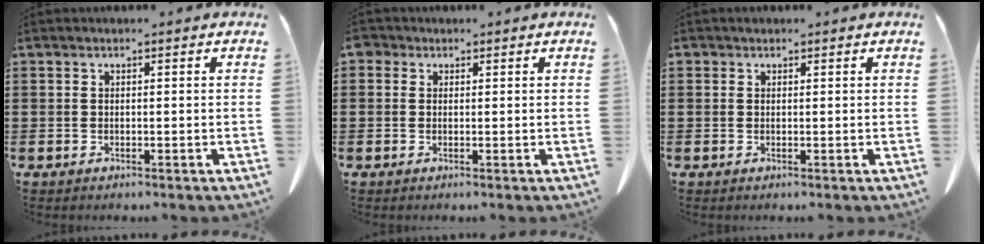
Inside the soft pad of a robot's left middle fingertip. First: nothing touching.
{"total": 1.1, "force": [0.3, 1.0, 0.3], "torque": [-0.010, 0.007, 0.006]}
{"total": 0.5, "force": [0.1, 0.5, 0.0], "torque": [0.000, 0.006, 0.001]}